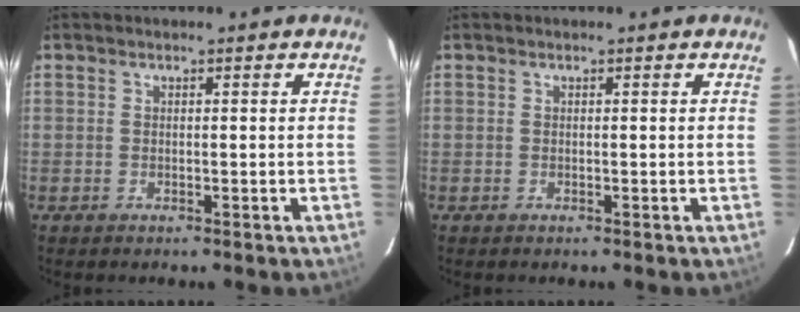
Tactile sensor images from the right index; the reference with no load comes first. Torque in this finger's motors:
{"motor_torque": [0.00, 0.00, 0.00, 0.01]}